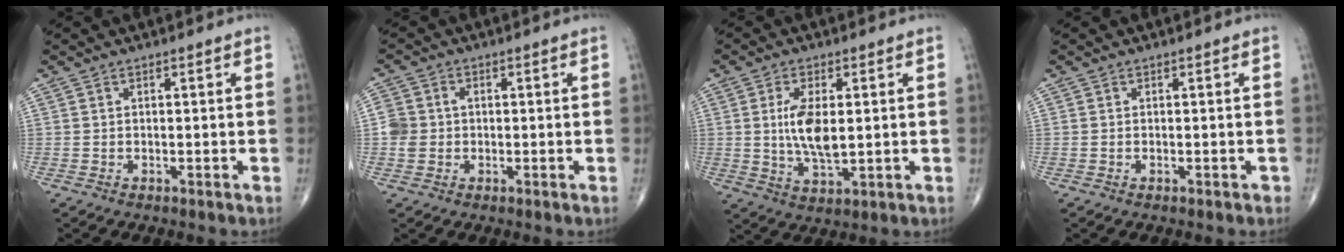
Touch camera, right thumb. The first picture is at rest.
{"total": 4.1, "force": [-0.3, 3.7, 1.7], "torque": [-0.027, 0.006, -0.007]}
{"total": 8.5, "force": [0.9, 3.7, 7.6], "torque": [-0.145, -0.016, 0.021]}
{"total": 0.0}